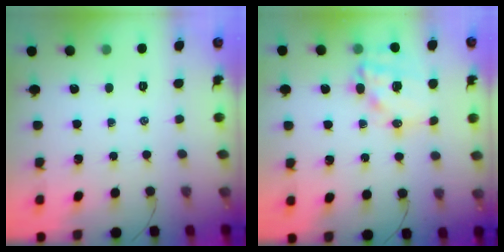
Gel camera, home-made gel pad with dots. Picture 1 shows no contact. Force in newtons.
{"total": 14.1, "press": 13.8, "slide": 3.3}